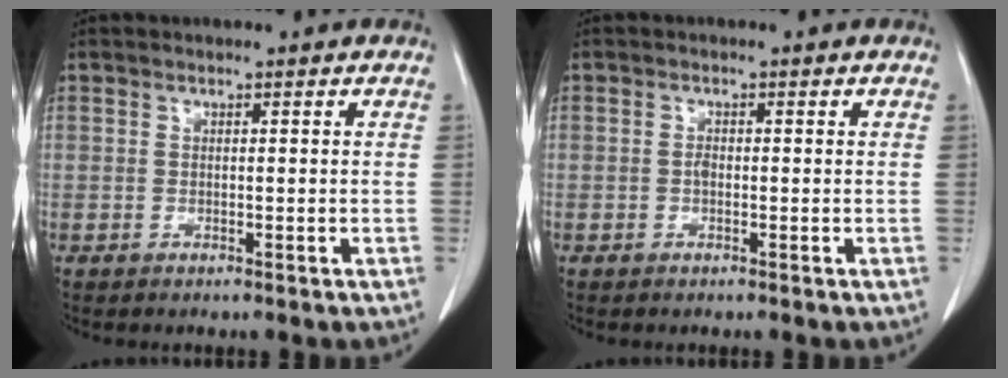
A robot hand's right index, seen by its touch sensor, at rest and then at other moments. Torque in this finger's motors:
{"motor_torque": [0.40, -0.17, 0.09, 0.04]}